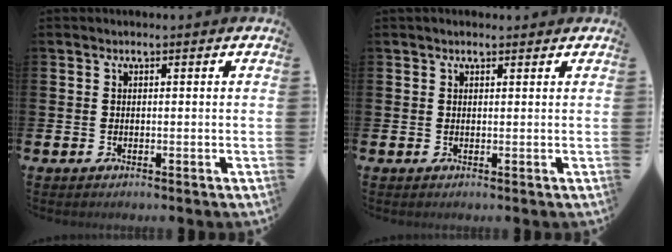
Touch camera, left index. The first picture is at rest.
{"total": 0.7, "force": [0.6, 0.1, 0.3], "torque": [-0.007, 0.003, 0.010]}